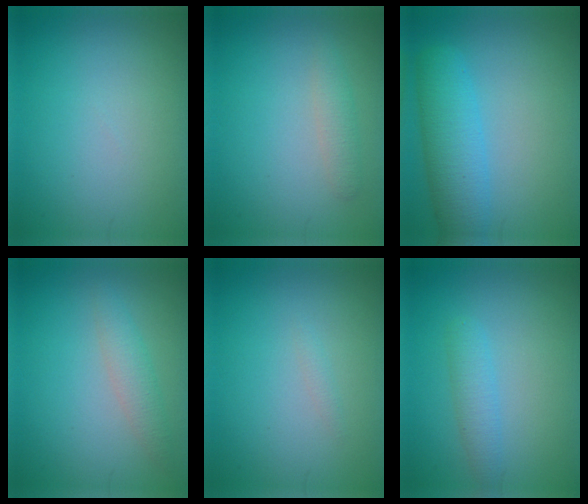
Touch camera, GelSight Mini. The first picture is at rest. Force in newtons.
{"total": 1.4, "press": 1.4, "slide": 0.0}
{"total": 4.9, "press": 4.8, "slide": 0.3}
{"total": 2.0, "press": 2.0, "slide": 0.1}
{"total": 0.5, "press": 0.5, "slide": 0.0}
{"total": 1.9, "press": 1.9, "slide": 0.1}